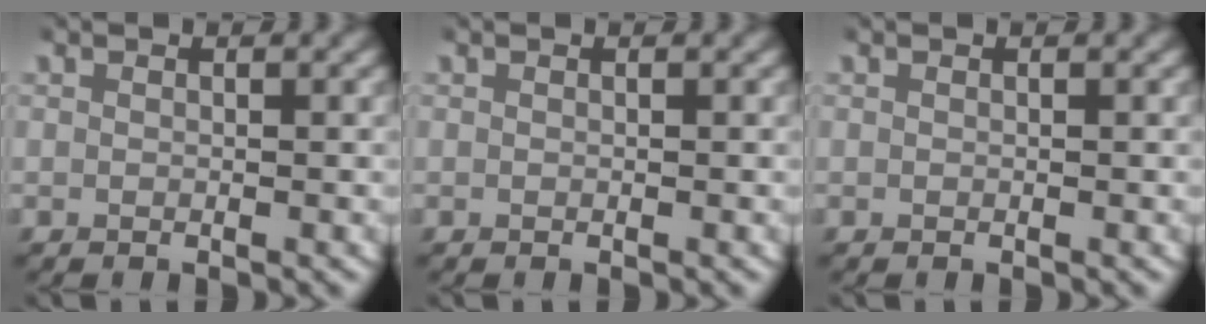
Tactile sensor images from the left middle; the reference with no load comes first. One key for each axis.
{"total": 0.0}
{"total": 0.0}